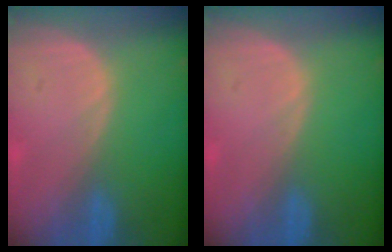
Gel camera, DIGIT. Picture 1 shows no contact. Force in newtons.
{"total": 0.0}